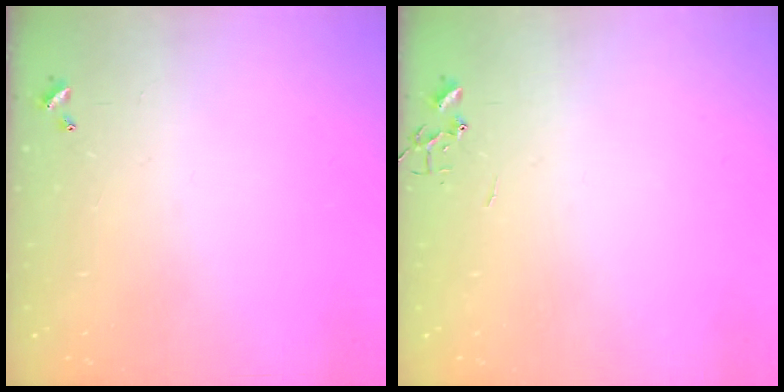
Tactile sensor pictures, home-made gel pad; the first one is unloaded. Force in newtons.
{"total": 0.0}